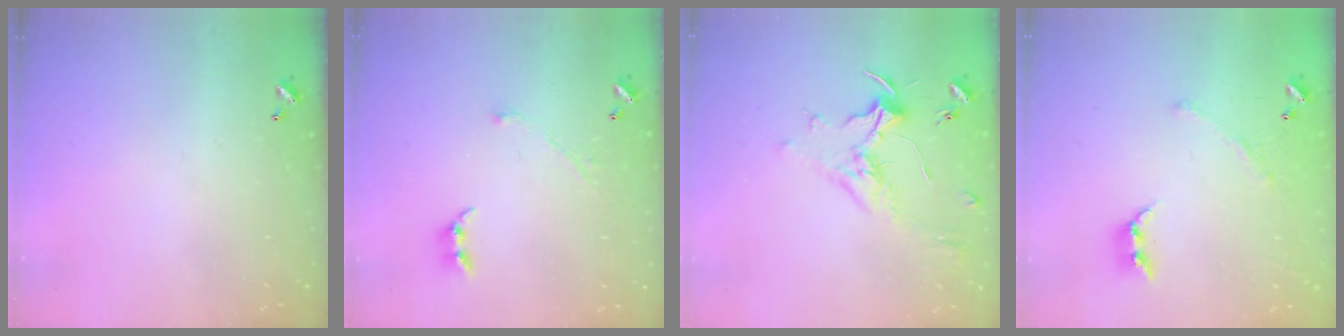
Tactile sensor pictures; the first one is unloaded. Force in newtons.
{"total": 2.9, "press": 2.9, "slide": 0.4}
{"total": 2.0, "press": 1.9, "slide": 0.7}
{"total": 2.3, "press": 2.0, "slide": 1.0}